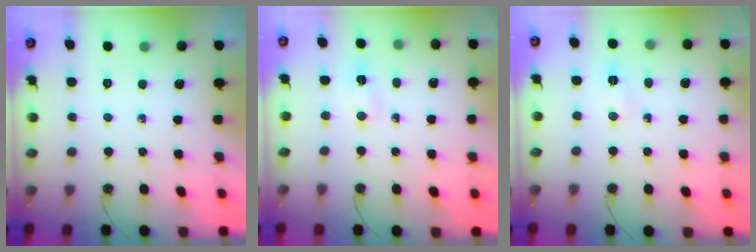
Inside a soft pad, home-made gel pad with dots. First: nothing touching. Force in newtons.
{"total": 2.1, "press": 1.6, "slide": 1.3}
{"total": 3.4, "press": 1.8, "slide": 2.8}